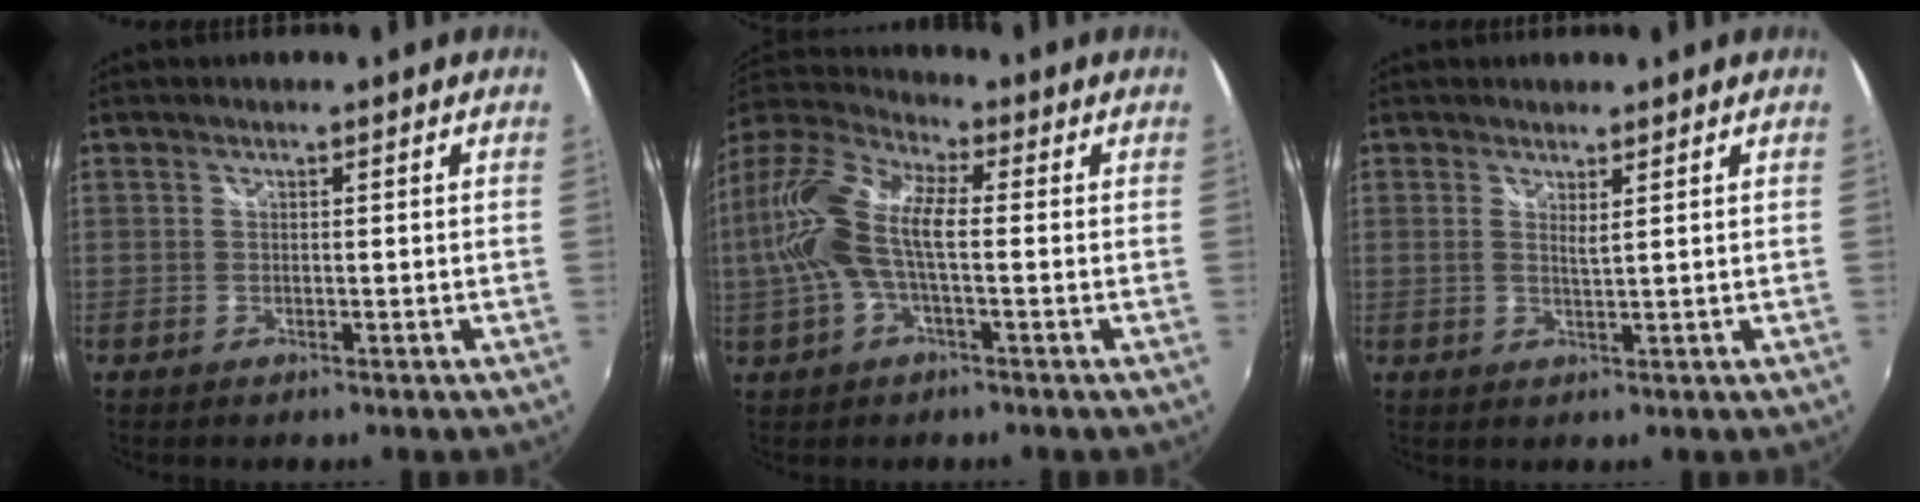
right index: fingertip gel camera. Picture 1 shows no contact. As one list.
[{"total": 13.8, "force": [-0.1, 5.4, 12.7], "torque": [-0.252, 0.011, -0.007]}, {"total": 1.5, "force": [0.9, 0.0, 1.2], "torque": [-0.023, -0.004, 0.013]}]